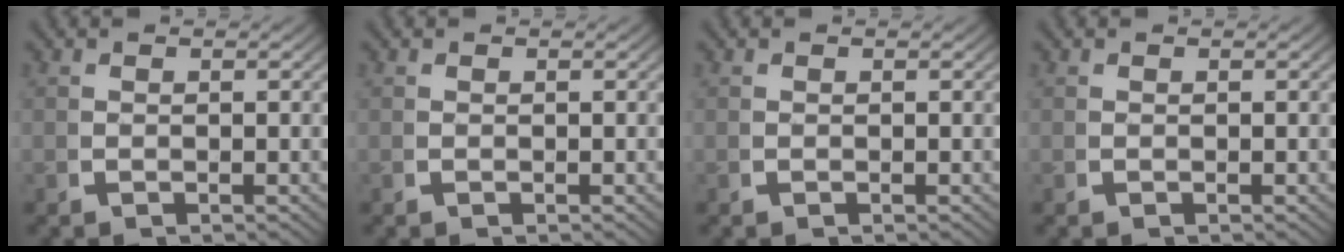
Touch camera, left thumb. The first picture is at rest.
{"total": 0.0}
{"total": 0.0}
{"total": 0.0}